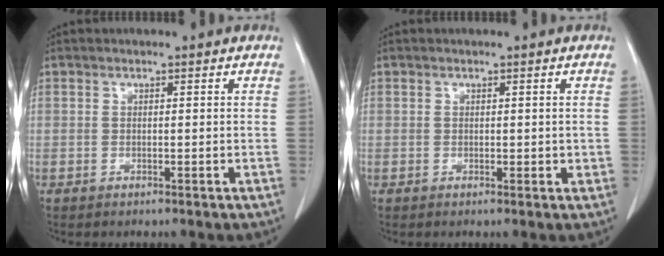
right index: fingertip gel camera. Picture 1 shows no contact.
{"total": 1.3, "force": [0.1, 0.9, 0.9], "torque": [-0.007, 0.000, 0.003]}